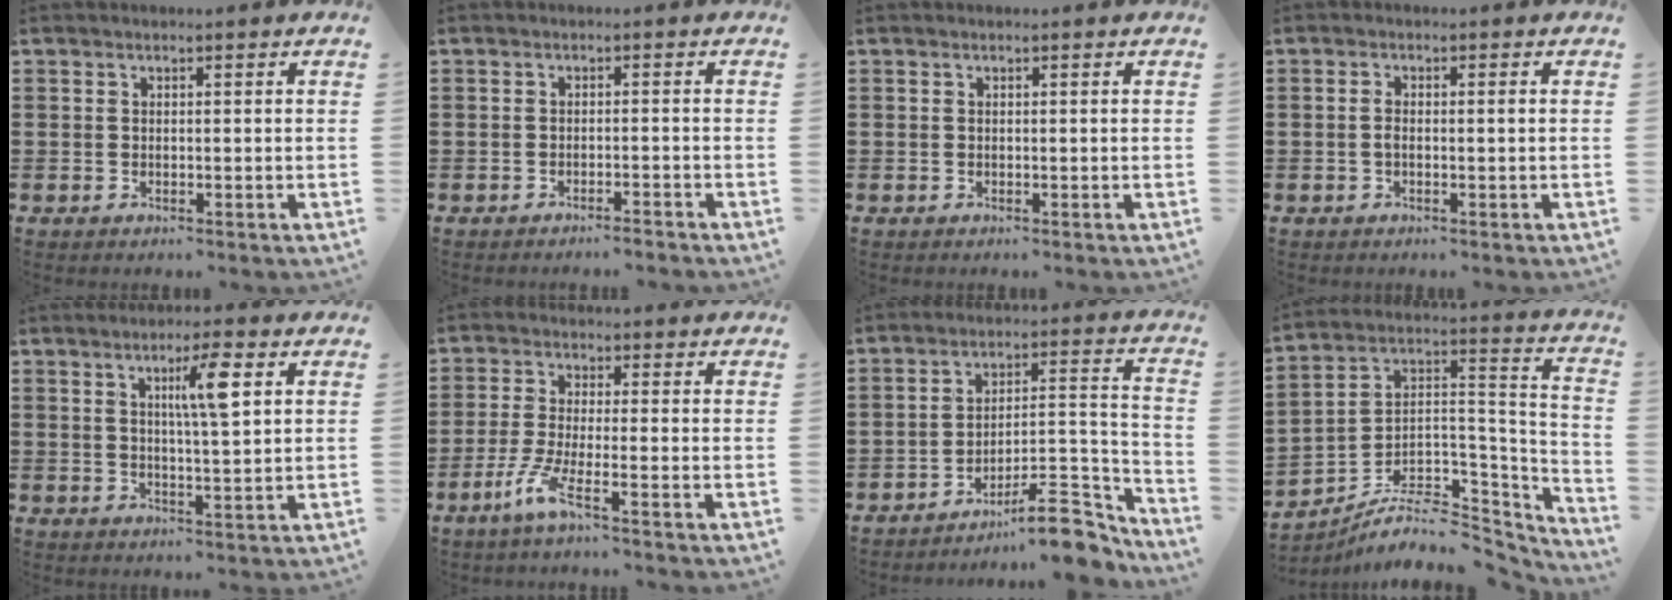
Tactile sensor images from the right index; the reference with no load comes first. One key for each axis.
{"total": 1.5, "fx": -1.5, "fy": -0.1, "fz": 0.3, "tx": -0.008, "ty": 0.002, "tz": -0.030}
{"total": 0.0}
{"total": 1.7, "fx": -0.2, "fy": 0.3, "fz": 1.6, "tx": -0.032, "ty": -0.002, "tz": -0.005}
{"total": 6.5, "fx": 2.3, "fy": 0.8, "fz": 6.0, "tx": -0.108, "ty": 0.000, "tz": 0.029}
{"total": 5.3, "fx": -3.0, "fy": 0.3, "fz": 4.3, "tx": -0.100, "ty": -0.014, "tz": -0.060}
{"total": 11.5, "fx": -9.1, "fy": 2.9, "fz": 6.5, "tx": -0.076, "ty": 0.039, "tz": -0.167}
{"total": 8.1, "fx": -6.2, "fy": 3.8, "fz": 3.7, "tx": -0.067, "ty": 0.006, "tz": -0.114}